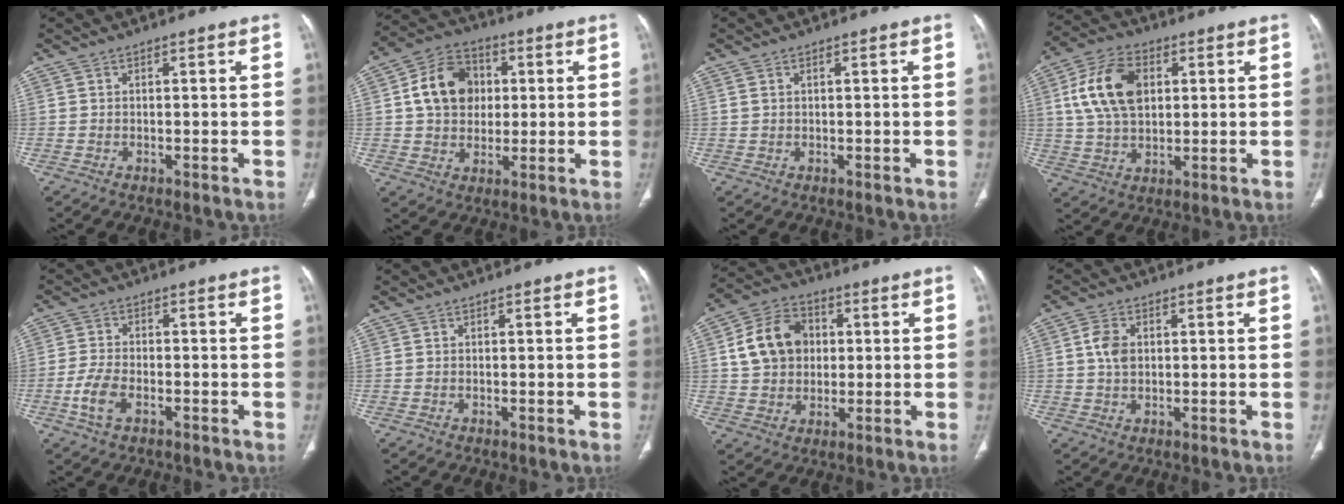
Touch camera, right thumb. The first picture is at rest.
{"total": 12.7, "force": [2.1, 10.1, 7.5], "torque": [-0.103, 0.010, 0.030]}
{"total": 1.2, "force": [0.5, 0.6, 0.9], "torque": [-0.025, 0.012, 0.017]}
{"total": 13.9, "force": [3.2, 8.9, 10.2], "torque": [-0.184, 0.007, 0.058]}
{"total": 5.6, "force": [-2.3, 3.0, 4.2], "torque": [-0.094, 0.009, -0.045]}
{"total": 0.0}
{"total": 12.5, "force": [2.0, 10.0, 7.3], "torque": [-0.107, 0.011, 0.033]}
{"total": 4.5, "force": [0.8, 3.1, 3.2], "torque": [-0.060, 0.000, 0.014]}